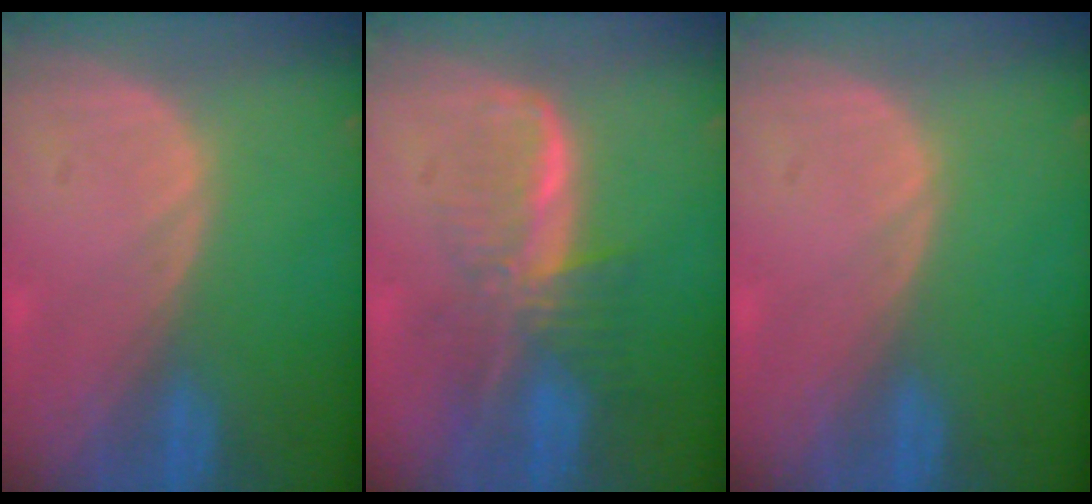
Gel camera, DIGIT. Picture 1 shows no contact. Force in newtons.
{"total": 7.9, "press": 6.8, "slide": 3.9}
{"total": 0.0}